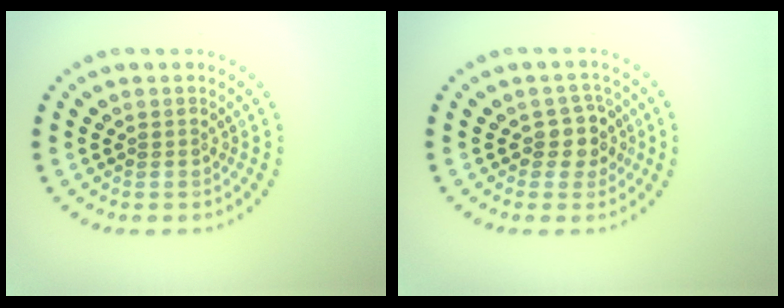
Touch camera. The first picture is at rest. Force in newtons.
{"total": 2.4, "press": 2.0, "slide": 1.3}